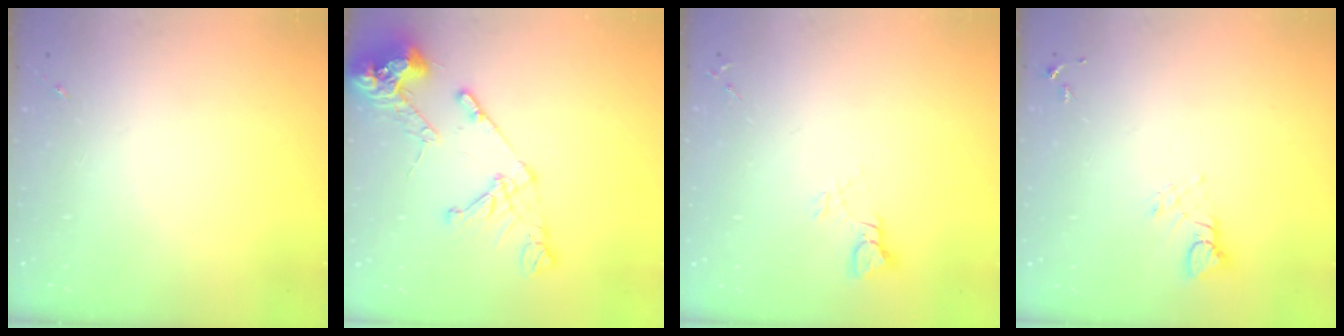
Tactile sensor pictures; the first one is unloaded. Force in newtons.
{"total": 14.1, "press": 14.0, "slide": 1.9}
{"total": 3.6, "press": 3.5, "slide": 0.3}
{"total": 3.8, "press": 3.8, "slide": 0.3}